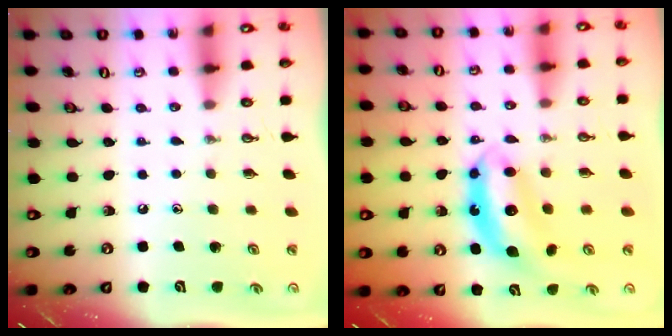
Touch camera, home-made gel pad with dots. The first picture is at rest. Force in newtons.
{"total": 7.3, "press": 7.3, "slide": 0.2}